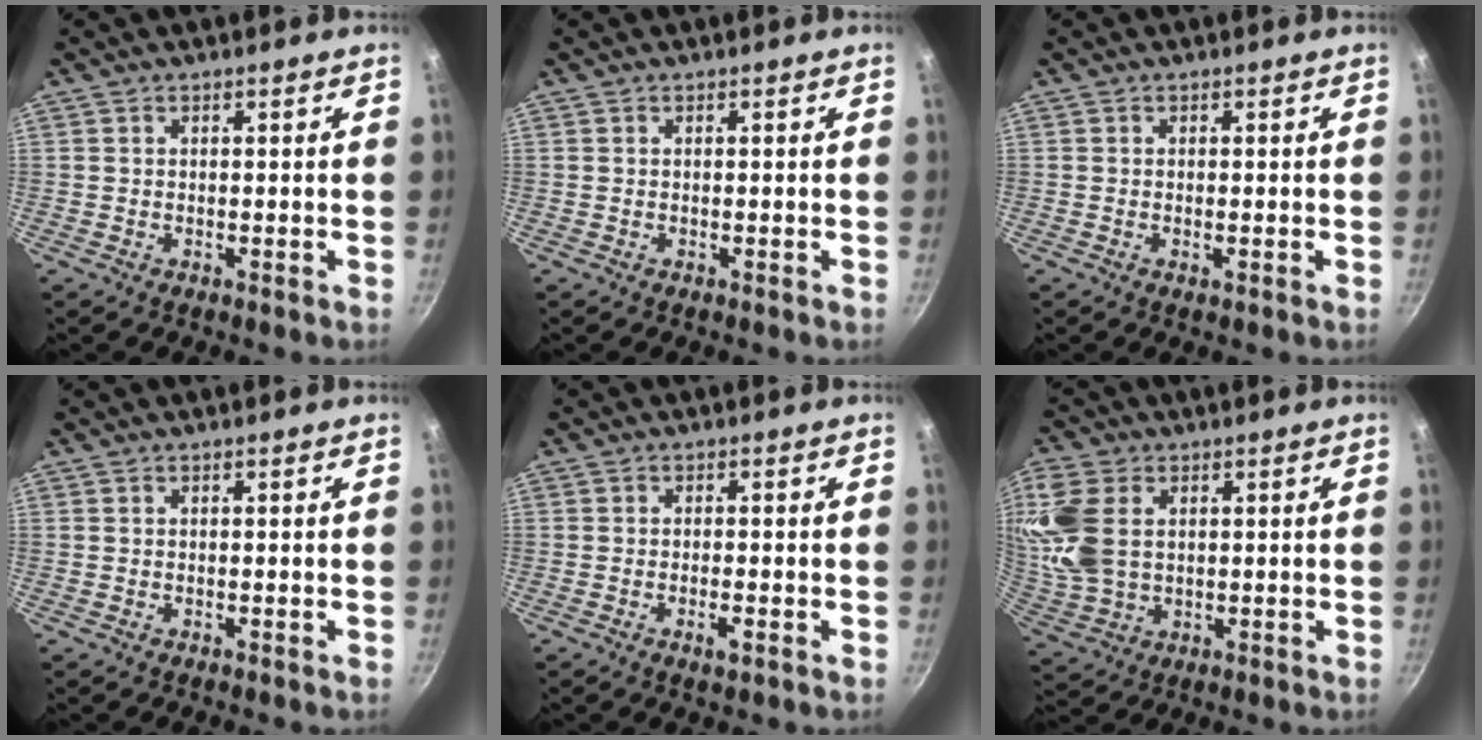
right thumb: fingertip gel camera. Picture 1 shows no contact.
{"total": 0.0}
{"total": 0.6, "force": [-0.2, 0.2, 0.6], "torque": [-0.013, 0.001, -0.003]}
{"total": 0.0}
{"total": 2.2, "force": [-0.9, 0.7, 1.8], "torque": [-0.038, 0.004, -0.017]}
{"total": 11.8, "force": [2.6, 8.1, 8.2], "torque": [-0.170, -0.010, 0.058]}